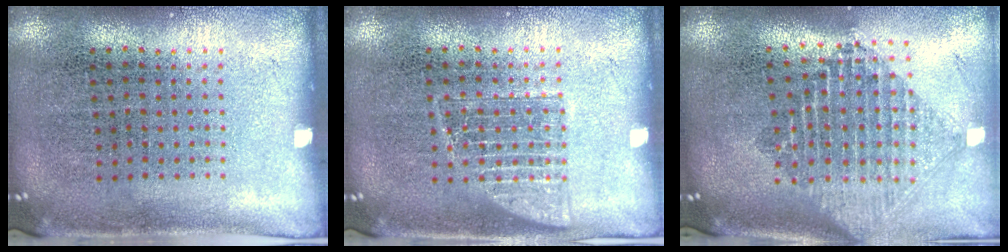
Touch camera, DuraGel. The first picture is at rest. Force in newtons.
{"total": 1.9, "press": 1.8, "slide": 0.3}
{"total": 2.2, "press": 1.7, "slide": 1.4}